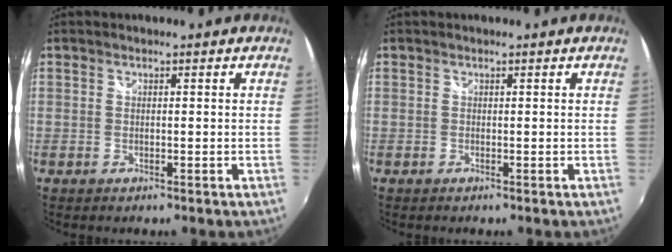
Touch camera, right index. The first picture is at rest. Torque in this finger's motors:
{"motor_torque": [0.34, 0.04, 0.13, 0.01]}